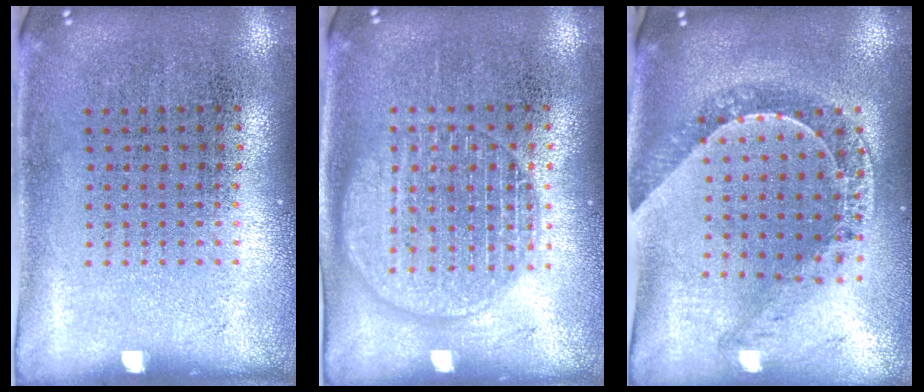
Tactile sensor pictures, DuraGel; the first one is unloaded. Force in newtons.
{"total": 1.7, "press": 1.7, "slide": 0.1}
{"total": 1.0, "press": 1.0, "slide": 0.3}